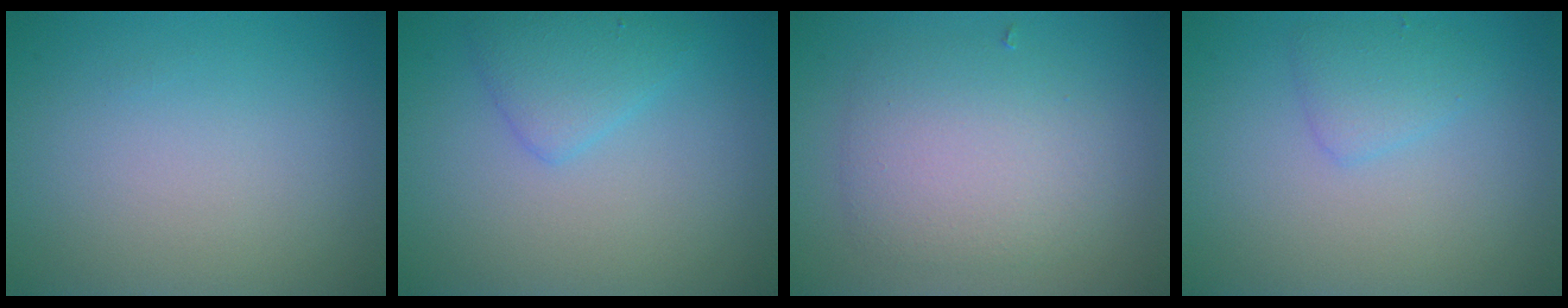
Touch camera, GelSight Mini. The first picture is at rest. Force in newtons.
{"total": 2.5, "press": 2.5, "slide": 0.1}
{"total": 4.6, "press": 4.6, "slide": 0.1}
{"total": 1.8, "press": 1.8, "slide": 0.1}